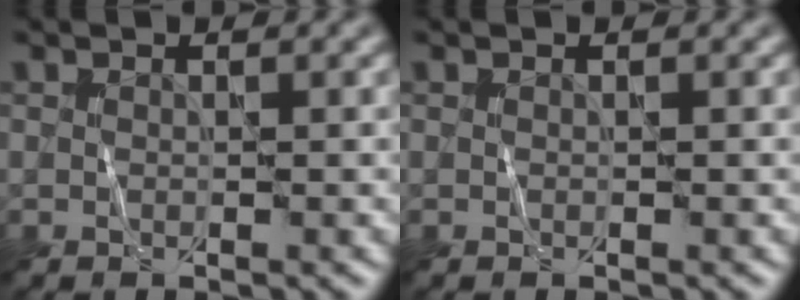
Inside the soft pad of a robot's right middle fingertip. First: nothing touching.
{"total": 0.0}